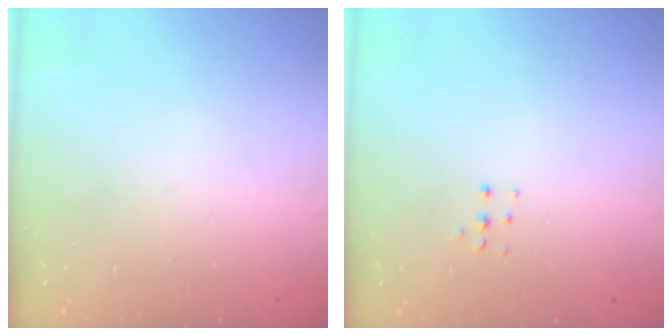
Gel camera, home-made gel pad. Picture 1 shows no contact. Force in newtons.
{"total": 4.0, "press": 4.0, "slide": 0.5}